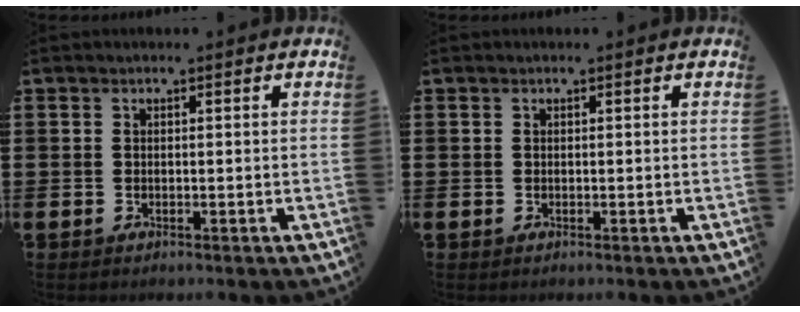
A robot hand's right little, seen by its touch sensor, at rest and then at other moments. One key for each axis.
{"total": 0.0}